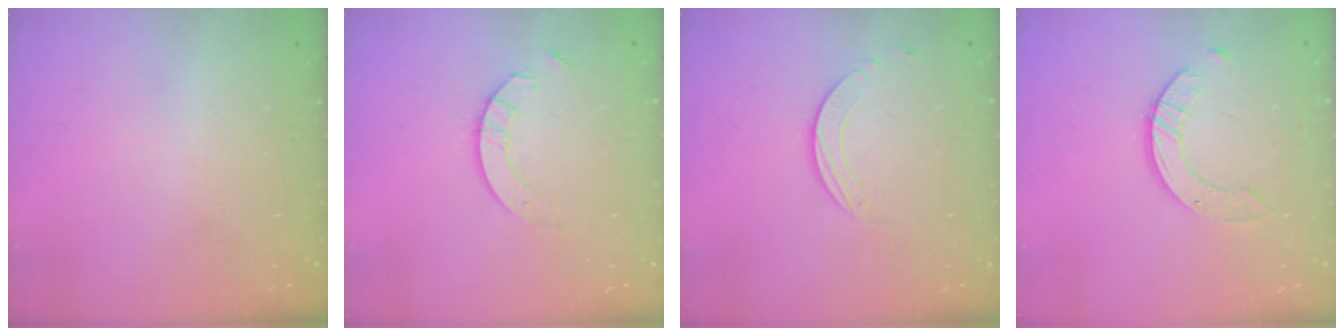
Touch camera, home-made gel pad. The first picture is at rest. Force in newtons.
{"total": 4.9, "press": 4.9, "slide": 0.5}
{"total": 2.5, "press": 2.5, "slide": 0.2}
{"total": 3.5, "press": 3.5, "slide": 0.3}